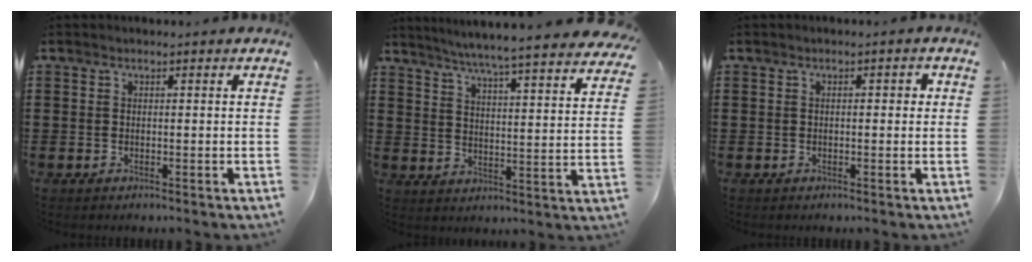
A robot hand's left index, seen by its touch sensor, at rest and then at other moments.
{"total": 5.1, "force": [4.8, -0.9, 1.4], "torque": [-0.050, -0.040, 0.076]}
{"total": 1.3, "force": [-0.1, 0.4, 1.3], "torque": [-0.023, 0.002, -0.003]}